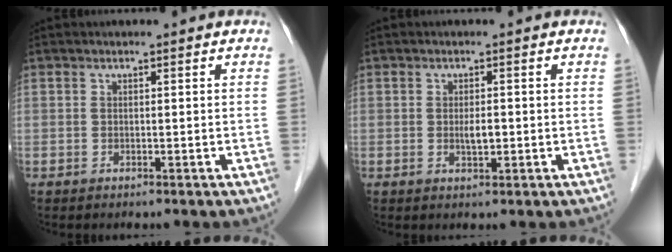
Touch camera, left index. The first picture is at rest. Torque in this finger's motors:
{"motor_torque": [0.54, 0.25, 0.01, 0.02]}